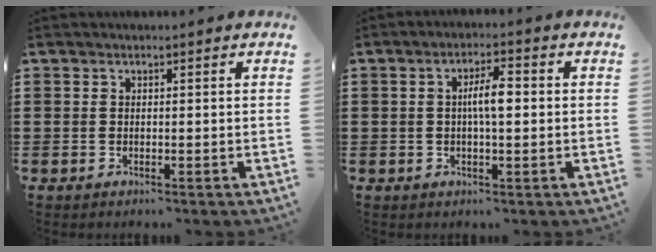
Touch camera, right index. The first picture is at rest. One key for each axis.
{"total": 4.6, "fx": 0.3, "fy": 1.1, "fz": 4.5, "tx": -0.083, "ty": 0.004, "tz": 0.002}